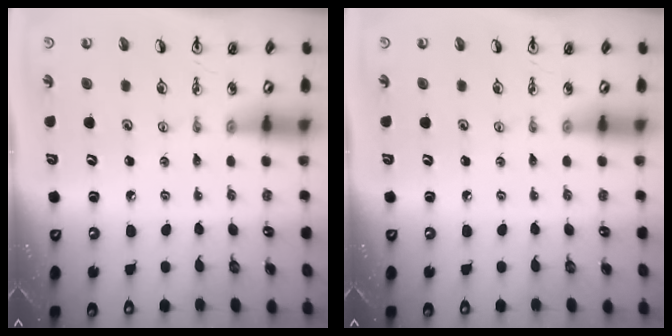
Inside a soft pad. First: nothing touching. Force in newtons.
{"total": 0.0}